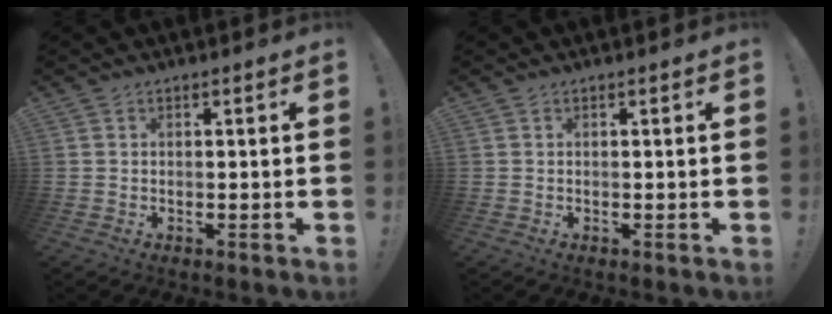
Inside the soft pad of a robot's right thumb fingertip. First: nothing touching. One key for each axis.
{"total": 0.0}